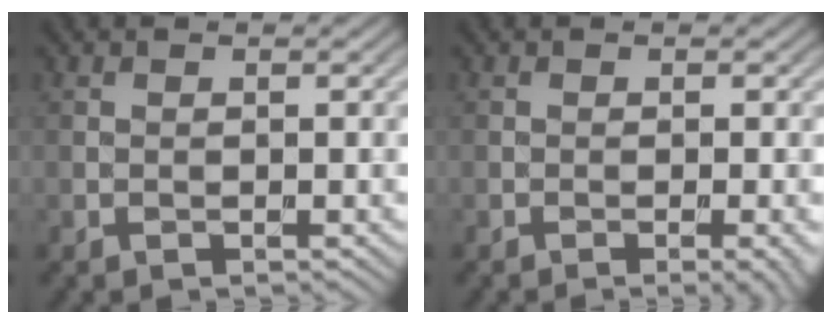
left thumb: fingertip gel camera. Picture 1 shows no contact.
{"total": 2.2, "force": [-0.8, 0.3, 2.0], "torque": [-0.027, 0.002, -0.016]}